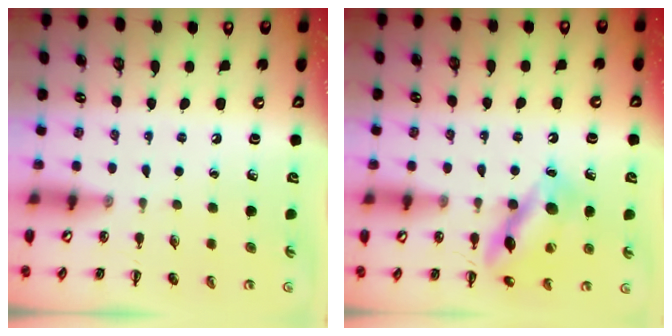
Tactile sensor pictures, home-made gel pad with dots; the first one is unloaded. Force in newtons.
{"total": 13.0, "press": 13.0, "slide": 1.2}